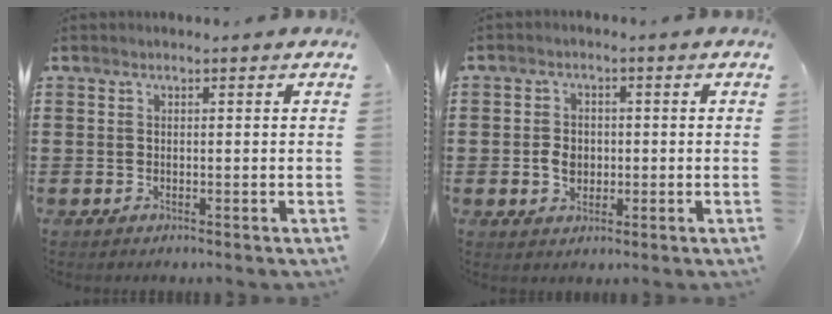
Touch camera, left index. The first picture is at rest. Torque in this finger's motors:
{"motor_torque": [0.39, 0.38, 0.10, 0.03]}